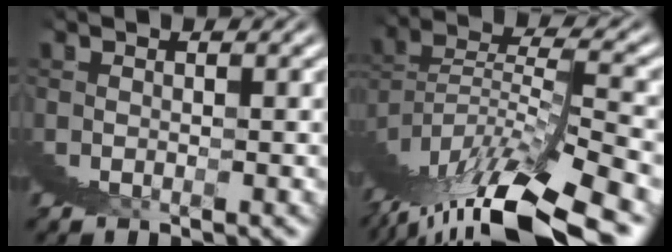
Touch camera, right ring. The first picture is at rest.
{"total": 6.3, "force": [0.3, 1.2, 6.2], "torque": [-0.095, 0.008, 0.001]}